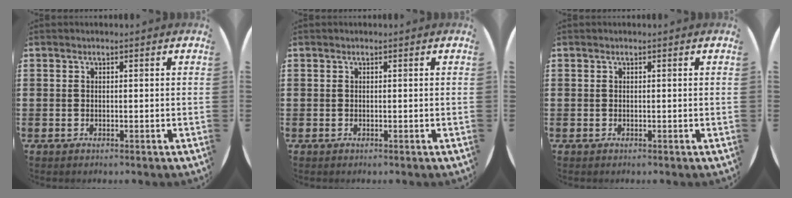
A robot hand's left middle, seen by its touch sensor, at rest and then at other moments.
{"total": 0.0}
{"total": 0.0}